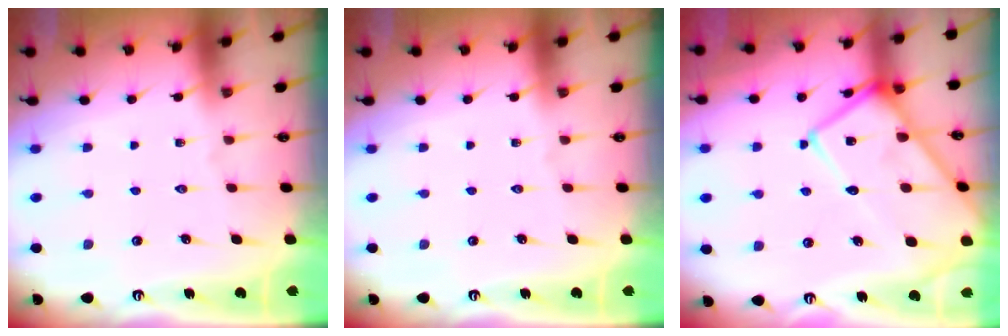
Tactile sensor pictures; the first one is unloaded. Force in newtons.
{"total": 0.0}
{"total": 17.1, "press": 17.0, "slide": 1.6}